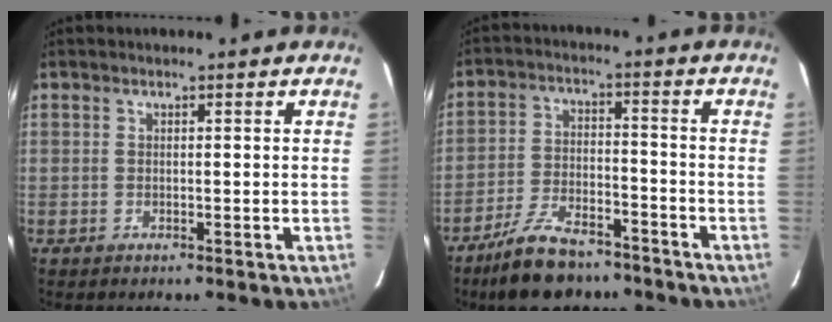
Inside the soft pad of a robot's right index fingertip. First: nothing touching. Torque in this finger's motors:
{"motor_torque": [0.93, -0.94, 0.28, 0.04]}